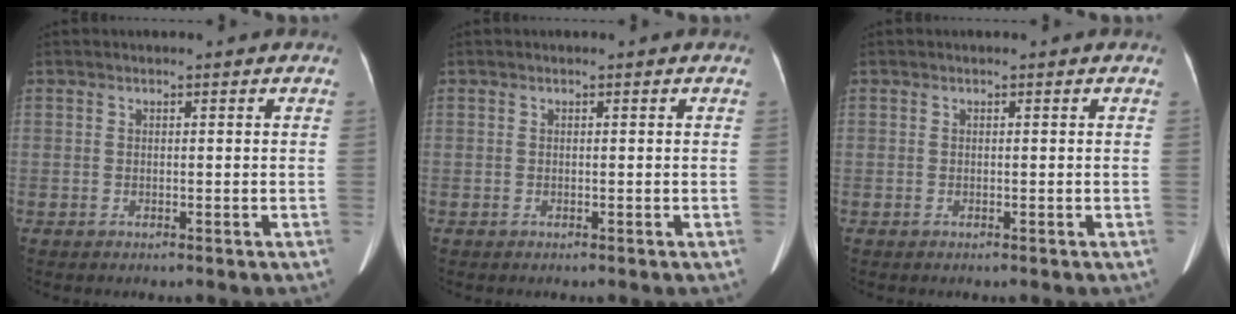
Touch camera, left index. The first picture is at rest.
{"total": 0.0}
{"total": 0.0}